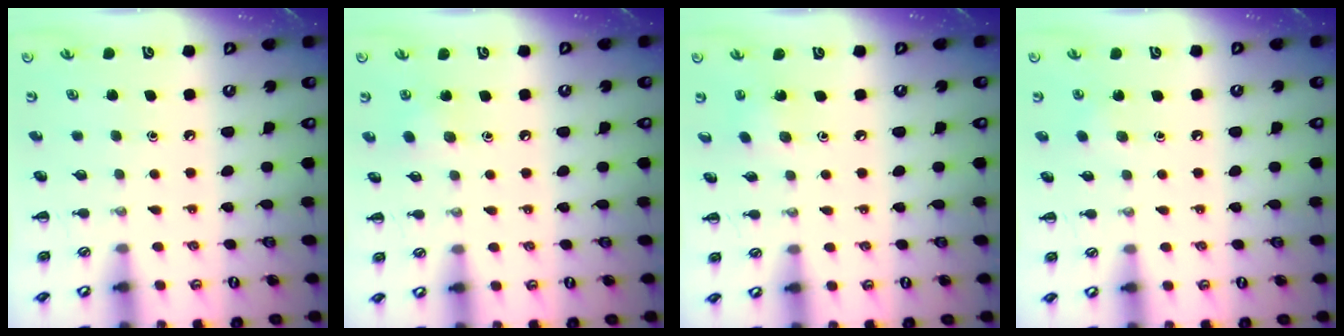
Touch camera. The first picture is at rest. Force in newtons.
{"total": 6.0, "press": 5.9, "slide": 1.5}
{"total": 2.1, "press": 2.0, "slide": 0.8}
{"total": 5.3, "press": 5.1, "slide": 1.4}